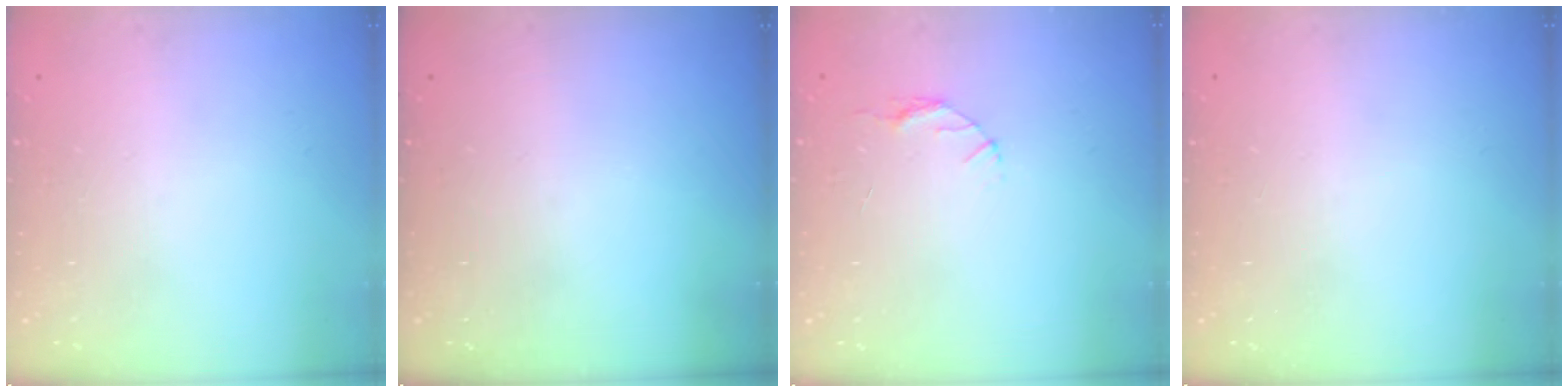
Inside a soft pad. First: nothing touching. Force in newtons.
{"total": 0.0}
{"total": 3.2, "press": 3.2, "slide": 0.4}
{"total": 0.0}